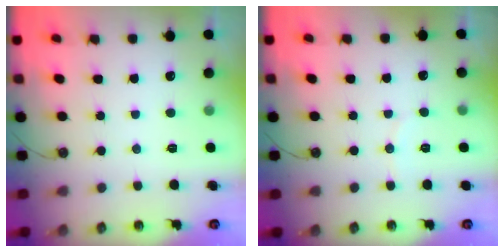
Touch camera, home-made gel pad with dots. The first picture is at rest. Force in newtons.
{"total": 2.3, "press": 2.3, "slide": 0.3}